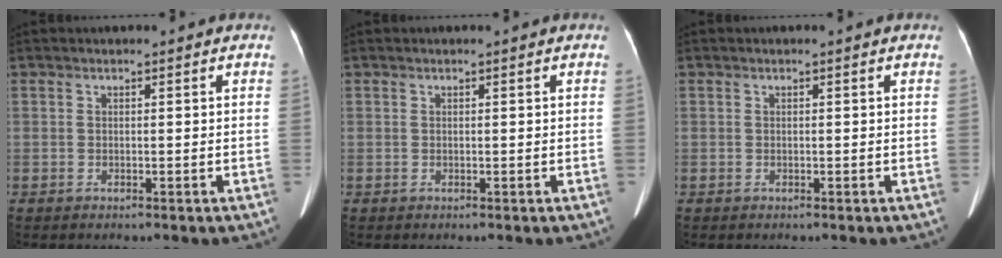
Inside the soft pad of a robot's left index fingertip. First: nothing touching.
{"total": 0.0}
{"total": 0.0}